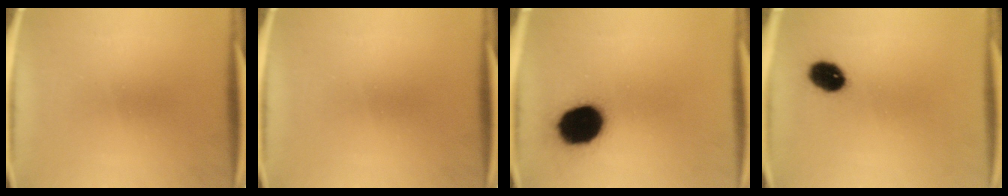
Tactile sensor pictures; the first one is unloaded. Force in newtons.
{"total": 0.0}
{"total": 16.6}
{"total": 6.9}